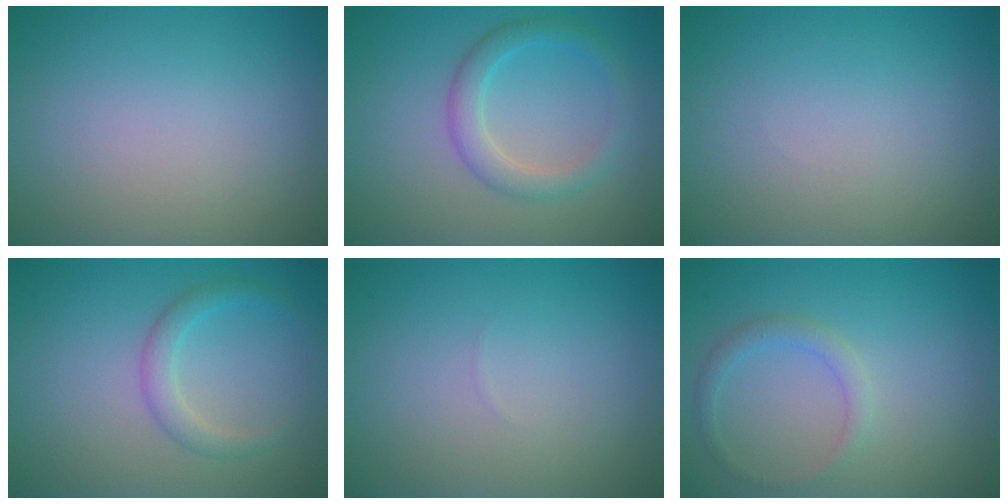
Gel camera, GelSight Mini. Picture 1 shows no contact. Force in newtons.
{"total": 2.8, "press": 2.8, "slide": 0.2}
{"total": 0.0}
{"total": 2.1, "press": 2.1, "slide": 0.1}
{"total": 0.0}
{"total": 1.7, "press": 1.7, "slide": 0.1}